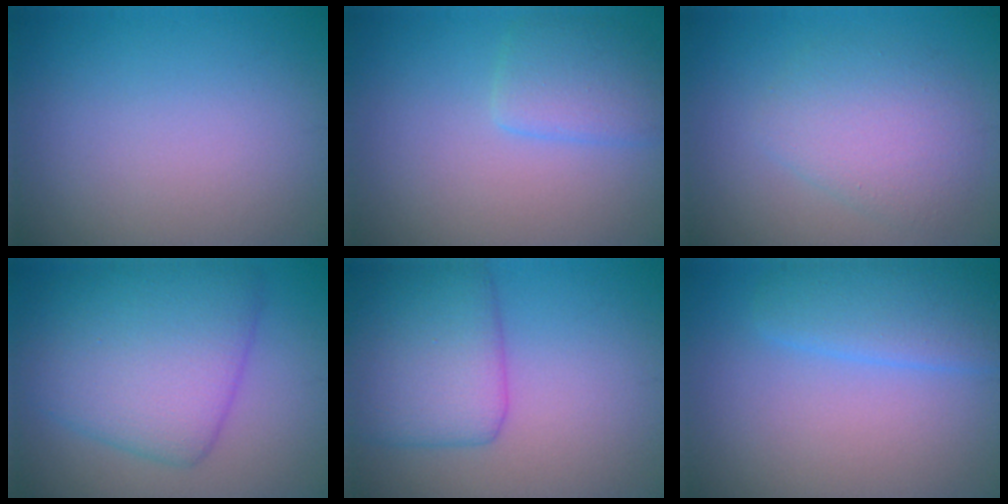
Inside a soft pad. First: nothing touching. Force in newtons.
{"total": 2.8, "press": 2.8, "slide": 0.3}
{"total": 3.8, "press": 3.8, "slide": 0.1}
{"total": 8.5, "press": 8.5, "slide": 0.0}
{"total": 5.7, "press": 5.7, "slide": 0.2}
{"total": 2.7, "press": 2.7, "slide": 0.0}